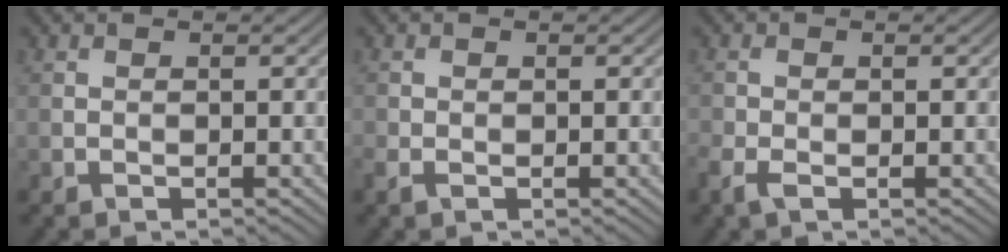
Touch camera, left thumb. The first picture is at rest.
{"total": 1.5, "force": [-0.7, 1.0, 0.9], "torque": [-0.024, -0.004, -0.014]}
{"total": 2.1, "force": [-1.1, 1.0, 1.5], "torque": [-0.040, -0.004, -0.026]}